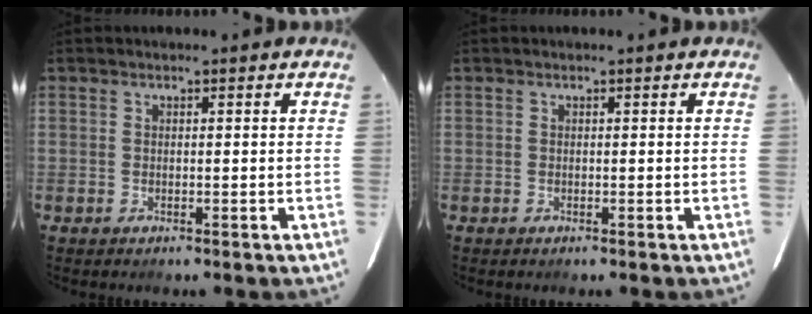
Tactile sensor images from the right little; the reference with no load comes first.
{"total": 0.0}